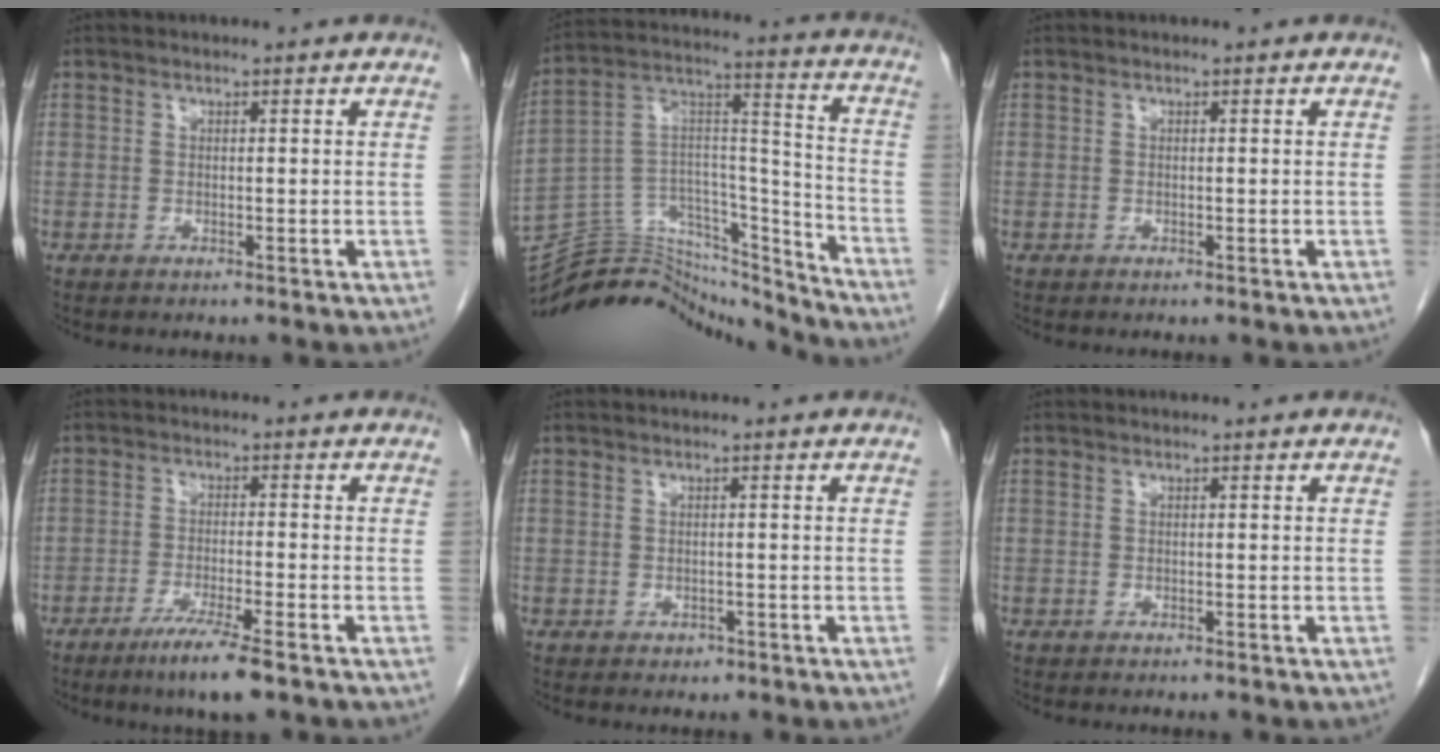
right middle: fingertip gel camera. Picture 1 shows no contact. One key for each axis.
{"total": 20.2, "fx": -19.2, "fy": 5.1, "fz": 3.5, "tx": -0.067, "ty": 0.063, "tz": -0.311}
{"total": 0.0}
{"total": 6.5, "fx": -4.2, "fy": -0.1, "fz": 4.9, "tx": -0.089, "ty": -0.017, "tz": -0.075}
{"total": 0.9, "fx": -0.5, "fy": 0.7, "fz": 0.3, "tx": -0.005, "ty": 0.002, "tz": -0.004}
{"total": 0.0}